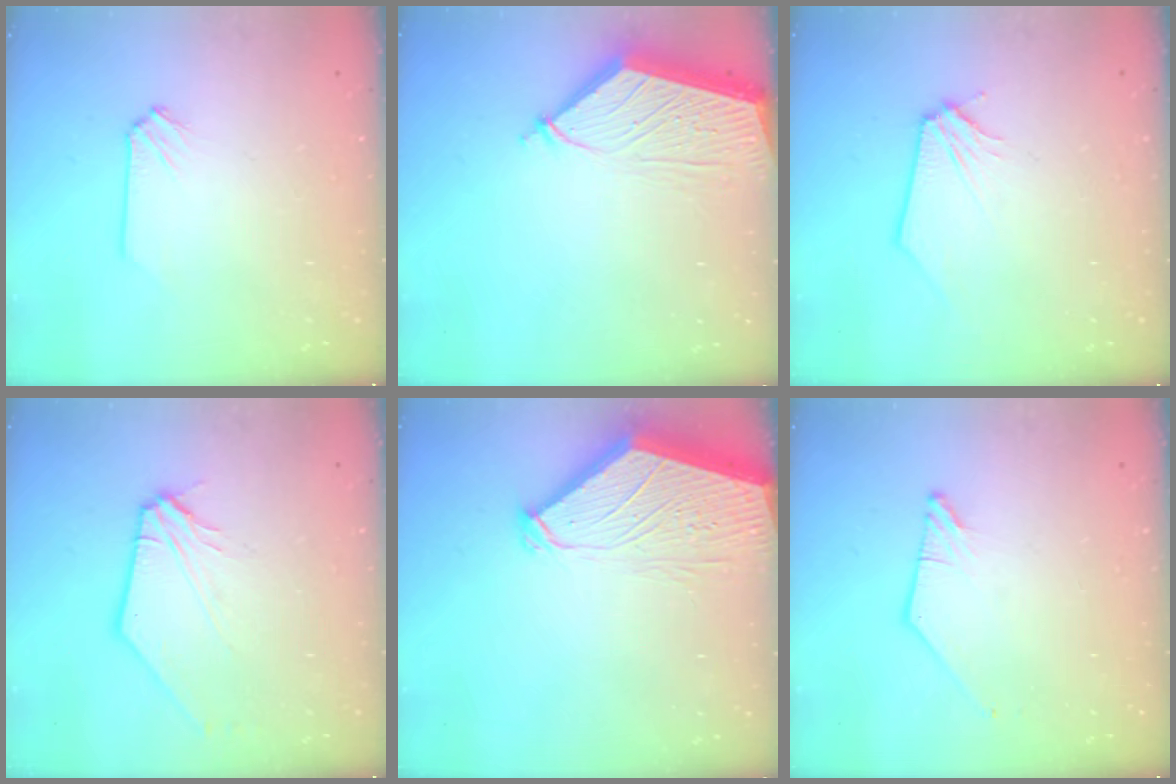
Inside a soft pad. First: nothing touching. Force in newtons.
{"total": 4.8, "press": 4.7, "slide": 0.6}
{"total": 0.0}
{"total": 7.9, "press": 7.8, "slide": 1.3}
{"total": 4.9, "press": 4.8, "slide": 0.7}
{"total": 0.7, "press": 0.7, "slide": 0.2}